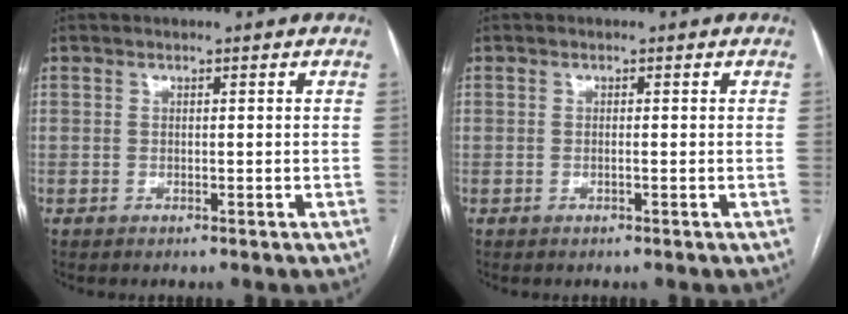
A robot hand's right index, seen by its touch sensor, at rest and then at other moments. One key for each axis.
{"total": 0.0}